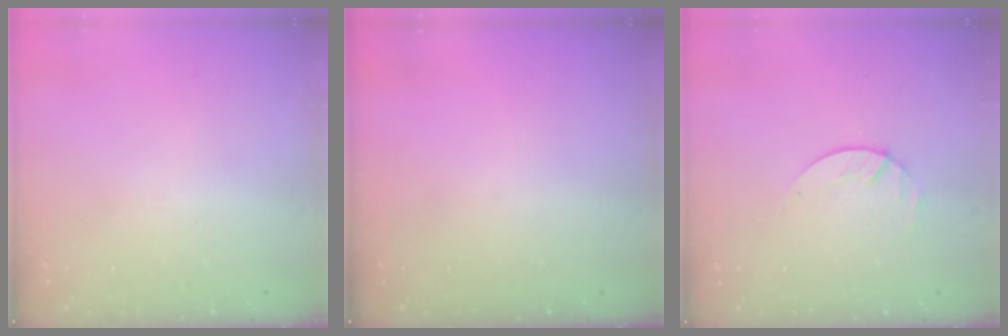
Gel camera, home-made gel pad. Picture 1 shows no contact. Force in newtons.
{"total": 0.0}
{"total": 1.7, "press": 1.6, "slide": 0.2}